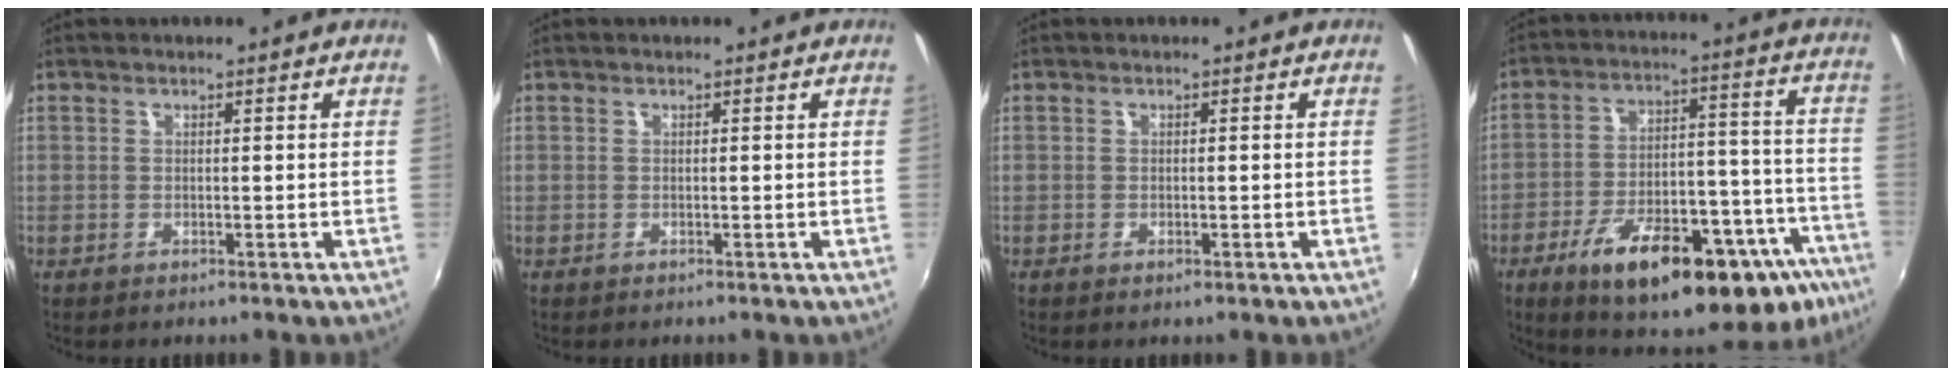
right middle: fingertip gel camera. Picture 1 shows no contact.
{"total": 0.0}
{"total": 0.6, "force": [-0.3, 0.2, 0.4], "torque": [-0.005, -0.001, -0.005]}
{"total": 29.2, "force": [-18.3, 10.9, 19.9], "torque": [-0.282, 0.009, -0.245]}